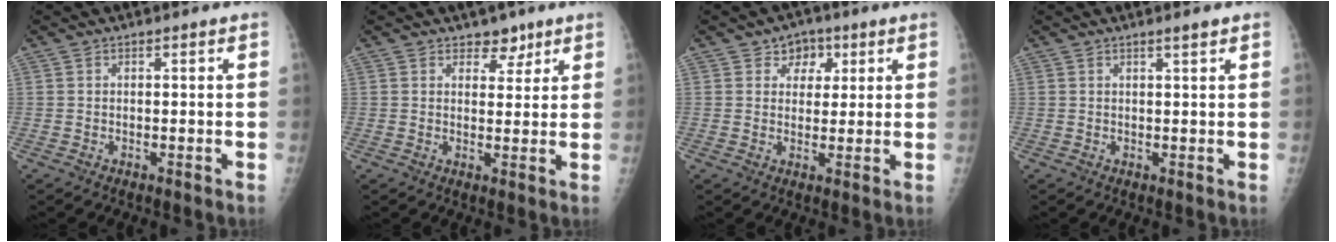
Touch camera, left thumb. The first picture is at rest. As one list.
[{"total": 3.4, "force": [2.4, 2.2, 1.0], "torque": [0.012, -0.014, 0.032]}, {"total": 4.9, "force": [2.2, 4.0, 1.7], "torque": [0.012, -0.004, 0.027]}, {"total": 1.3, "force": [0.9, -0.1, 1.0], "torque": [-0.015, -0.006, 0.015]}]